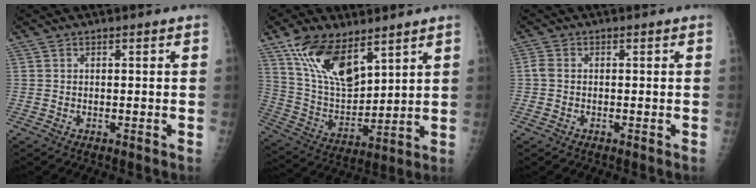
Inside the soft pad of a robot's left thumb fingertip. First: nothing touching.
{"total": 15.2, "force": [9.5, 6.9, 9.6], "torque": [-0.151, -0.046, 0.194]}
{"total": 2.0, "force": [-0.2, 1.4, 1.4], "torque": [-0.036, -0.001, -0.010]}